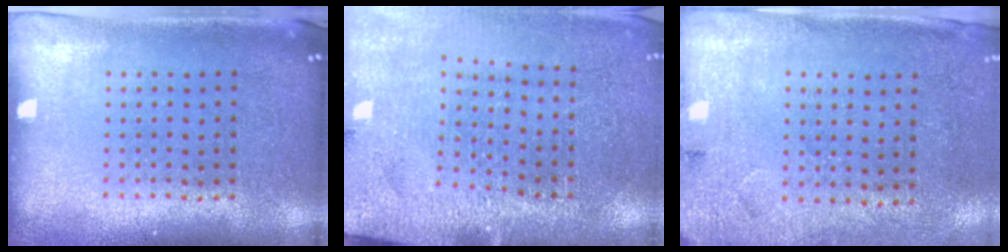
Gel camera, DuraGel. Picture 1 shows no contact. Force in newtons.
{"total": 2.8, "press": 2.8, "slide": 0.2}
{"total": 2.7, "press": 2.2, "slide": 1.5}